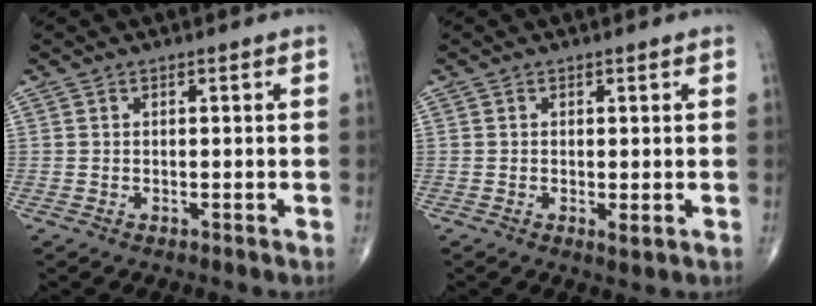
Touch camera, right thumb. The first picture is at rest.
{"total": 1.3, "force": [-0.2, 0.4, 1.3], "torque": [-0.022, -0.006, -0.004]}